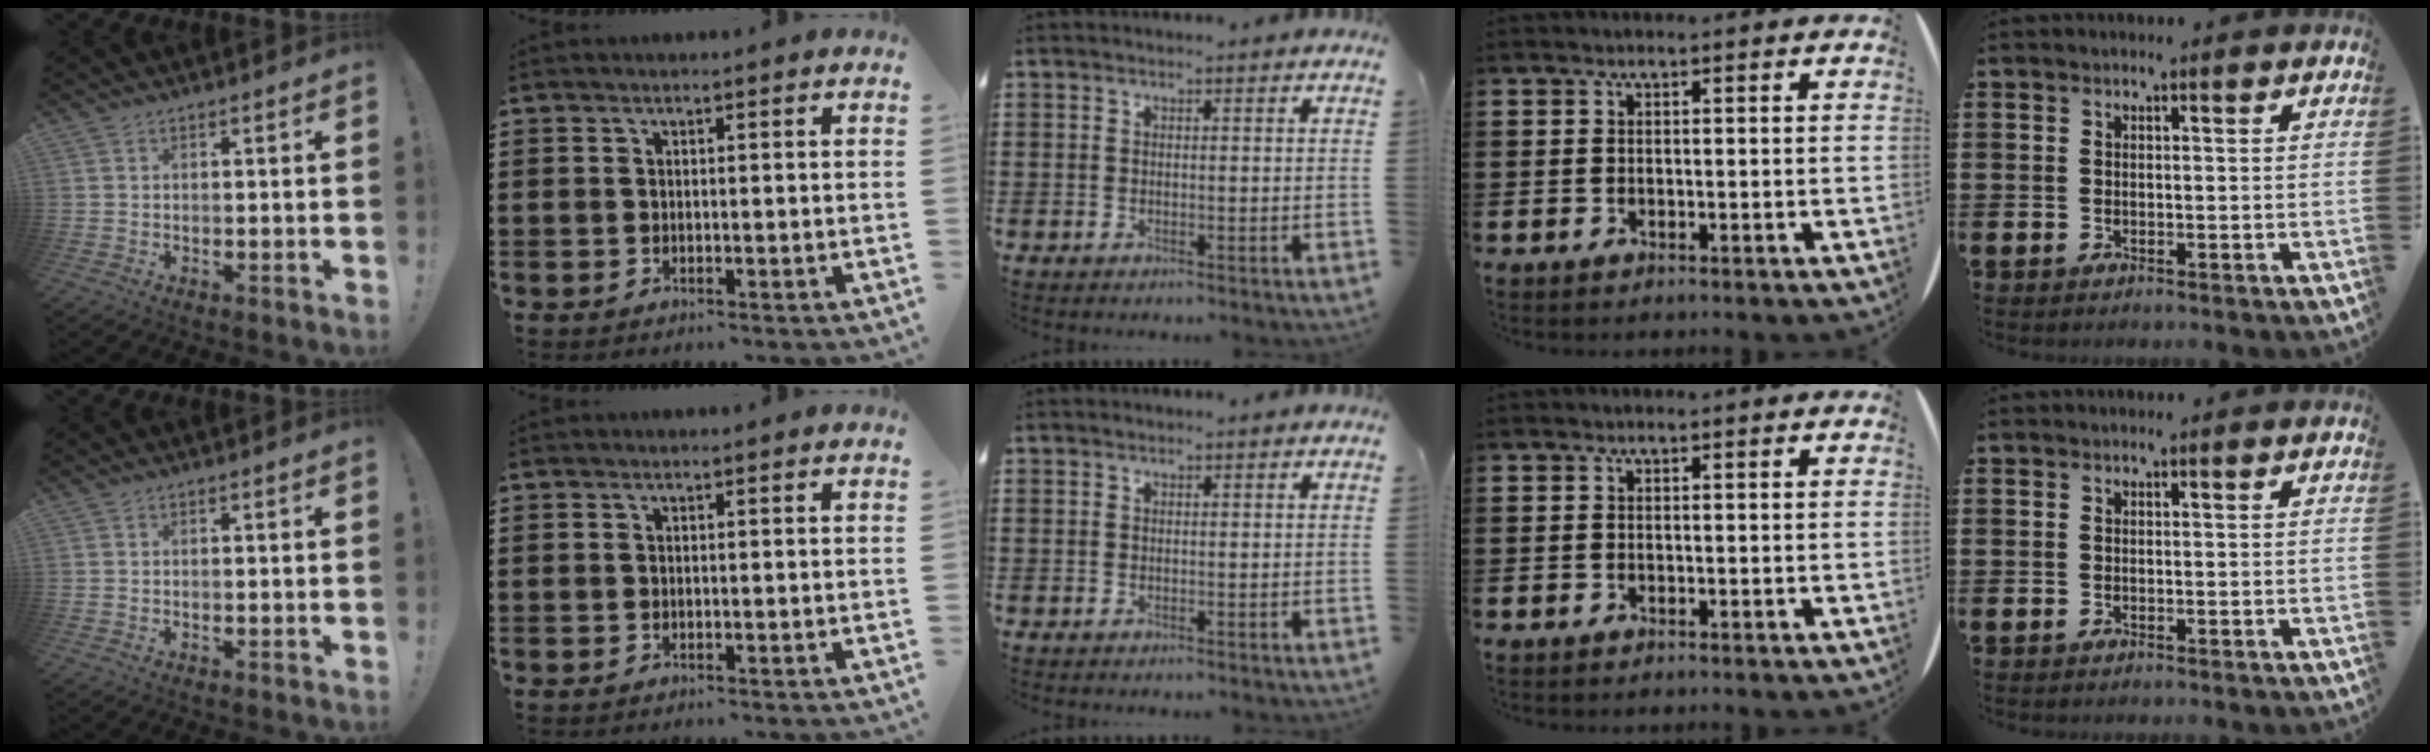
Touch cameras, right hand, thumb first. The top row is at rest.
{}